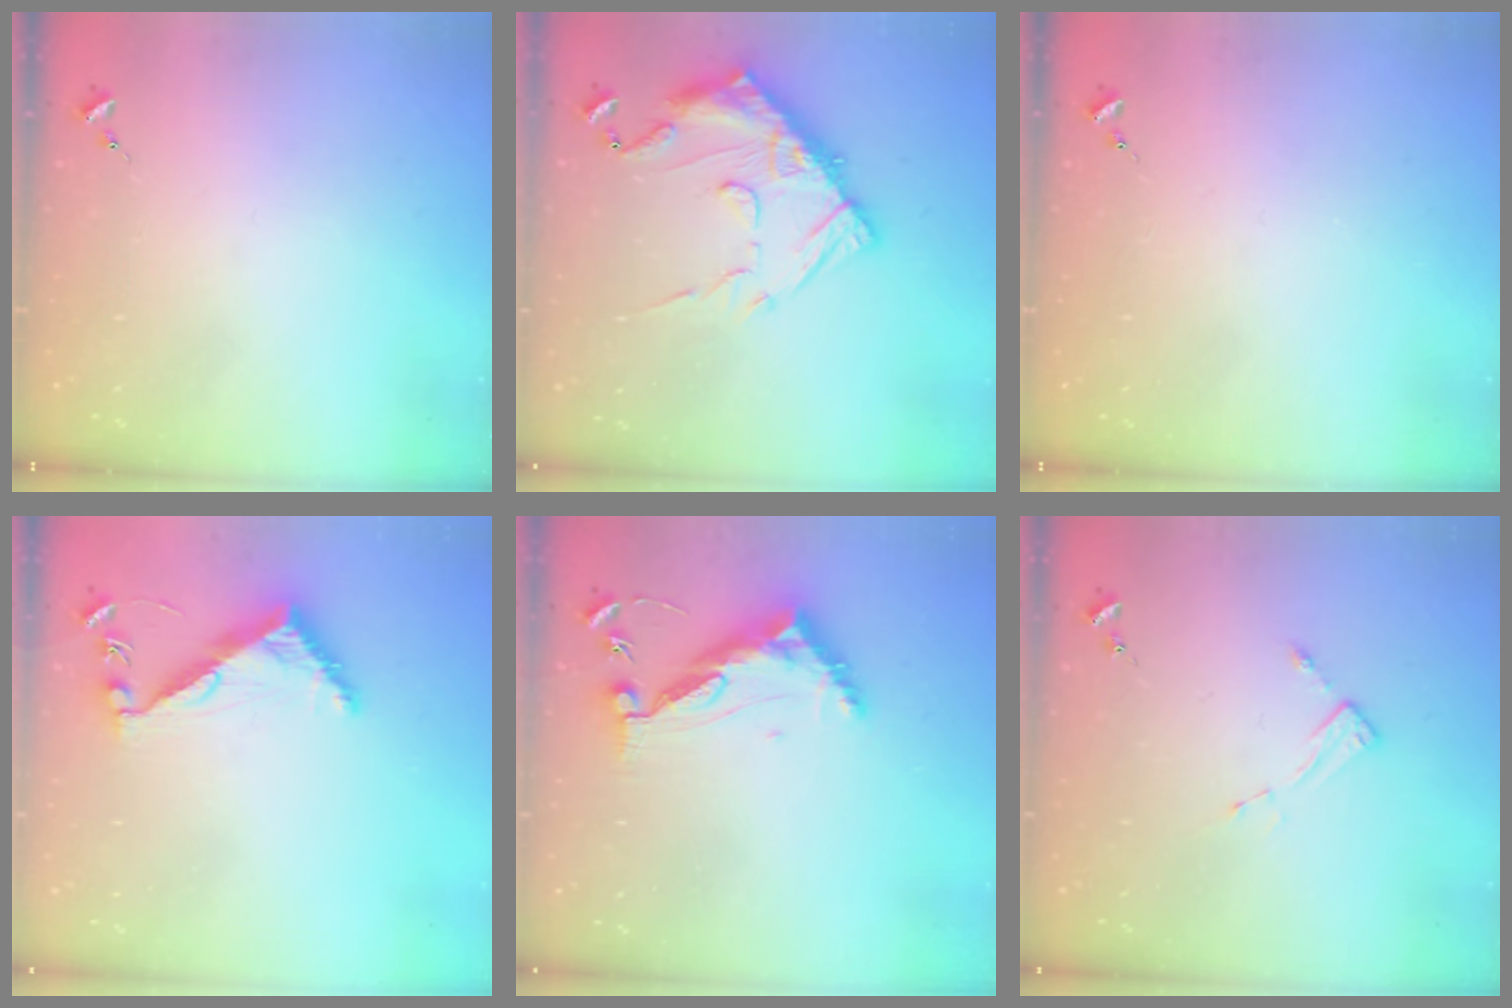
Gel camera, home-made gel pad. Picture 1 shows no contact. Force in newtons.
{"total": 17.5, "press": 17.5, "slide": 1.6}
{"total": 0.0}
{"total": 7.5, "press": 7.4, "slide": 0.6}
{"total": 10.6, "press": 10.5, "slide": 0.9}
{"total": 3.9, "press": 3.9, "slide": 0.2}